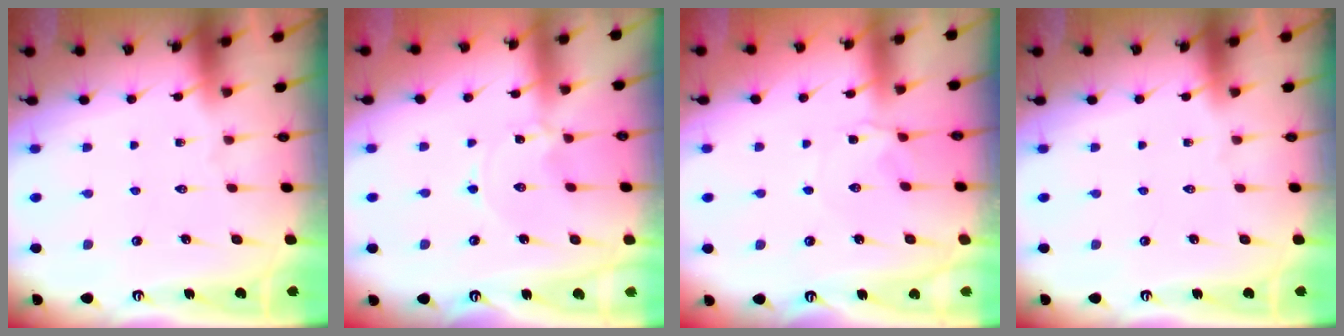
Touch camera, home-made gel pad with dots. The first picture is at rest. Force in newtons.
{"total": 0.0}
{"total": 2.0, "press": 1.9, "slide": 0.3}
{"total": 0.0}